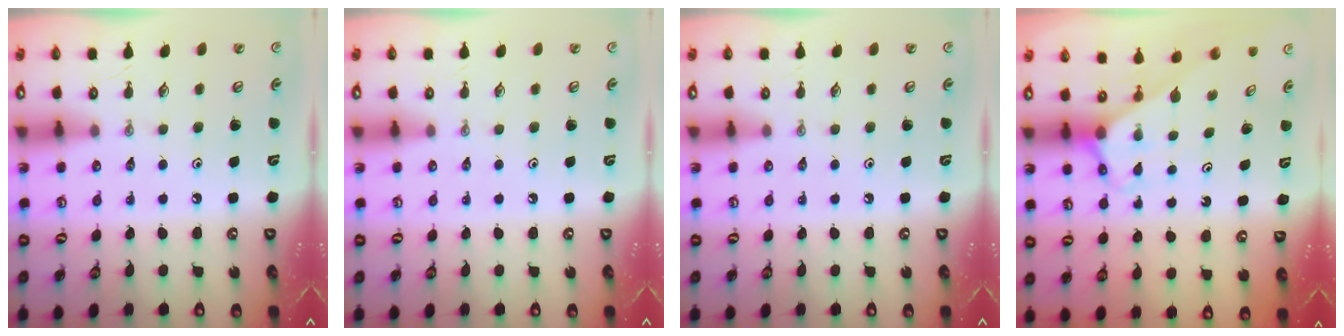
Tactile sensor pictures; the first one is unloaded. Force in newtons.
{"total": 0.0}
{"total": 0.0}
{"total": 2.7, "press": 2.7, "slide": 0.2}